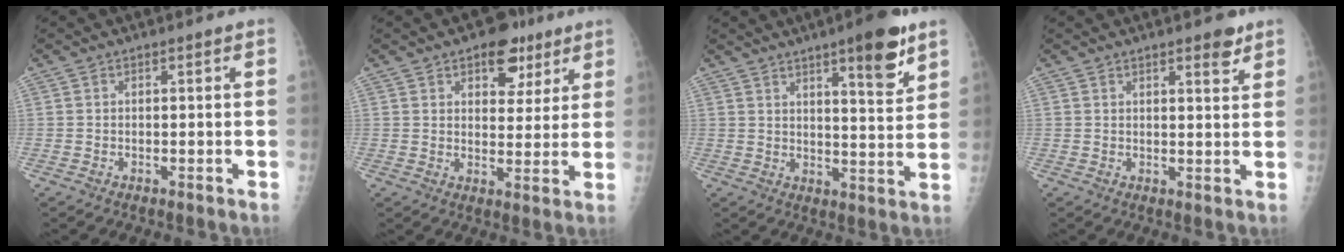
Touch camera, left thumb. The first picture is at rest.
{"total": 9.0, "force": [5.2, 5.4, 4.9], "torque": [-0.030, -0.019, 0.071]}
{"total": 11.0, "force": [6.7, 2.3, 8.4], "torque": [-0.102, -0.039, 0.093]}
{"total": 3.8, "force": [2.6, 1.1, 2.5], "torque": [-0.025, -0.015, 0.032]}